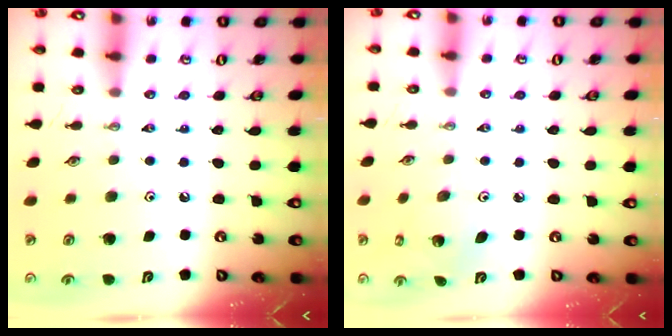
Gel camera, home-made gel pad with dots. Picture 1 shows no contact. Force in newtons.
{"total": 2.1, "press": 2.1, "slide": 0.1}